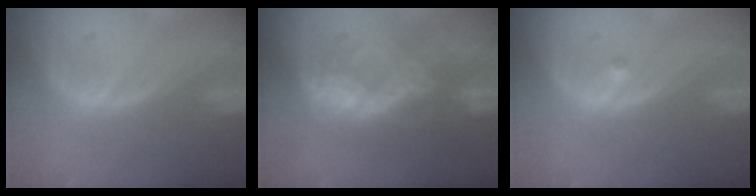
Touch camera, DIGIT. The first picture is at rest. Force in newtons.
{"total": 7.1, "press": 6.9, "slide": 1.7}
{"total": 0.5, "press": 0.4, "slide": 0.3}